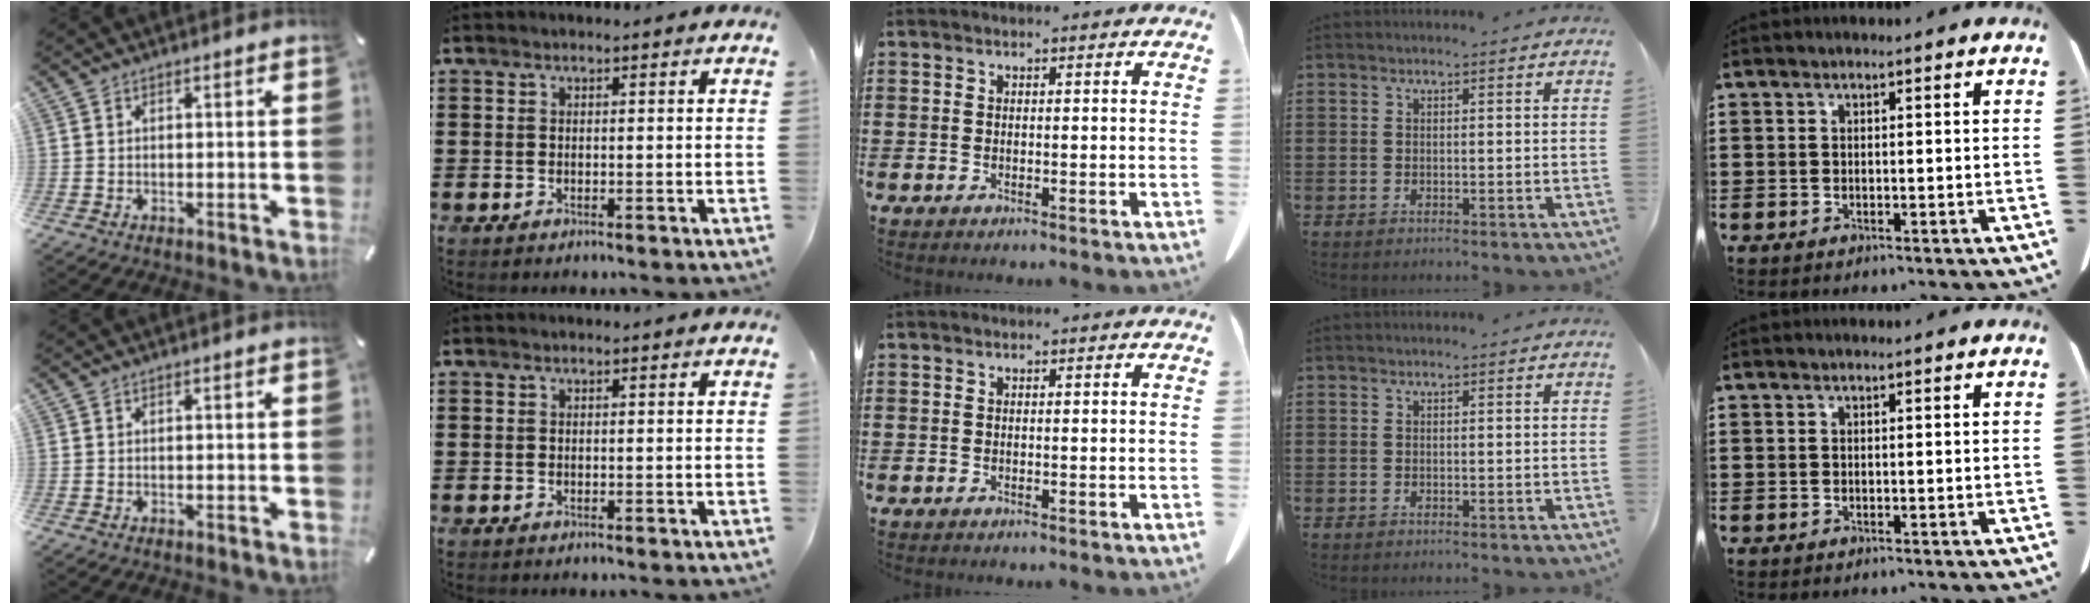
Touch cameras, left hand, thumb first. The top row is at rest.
{}